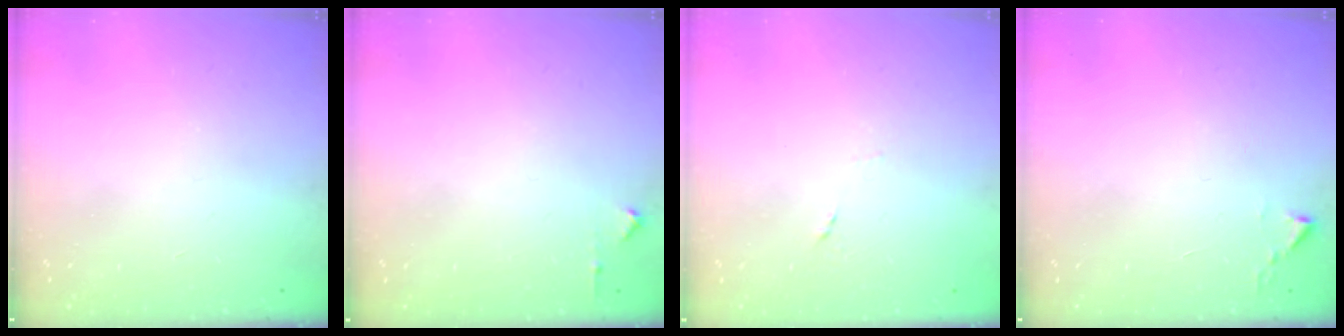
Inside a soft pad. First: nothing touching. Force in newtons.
{"total": 5.1, "press": 5.0, "slide": 0.8}
{"total": 4.9, "press": 4.7, "slide": 1.1}
{"total": 2.4, "press": 2.4, "slide": 0.3}